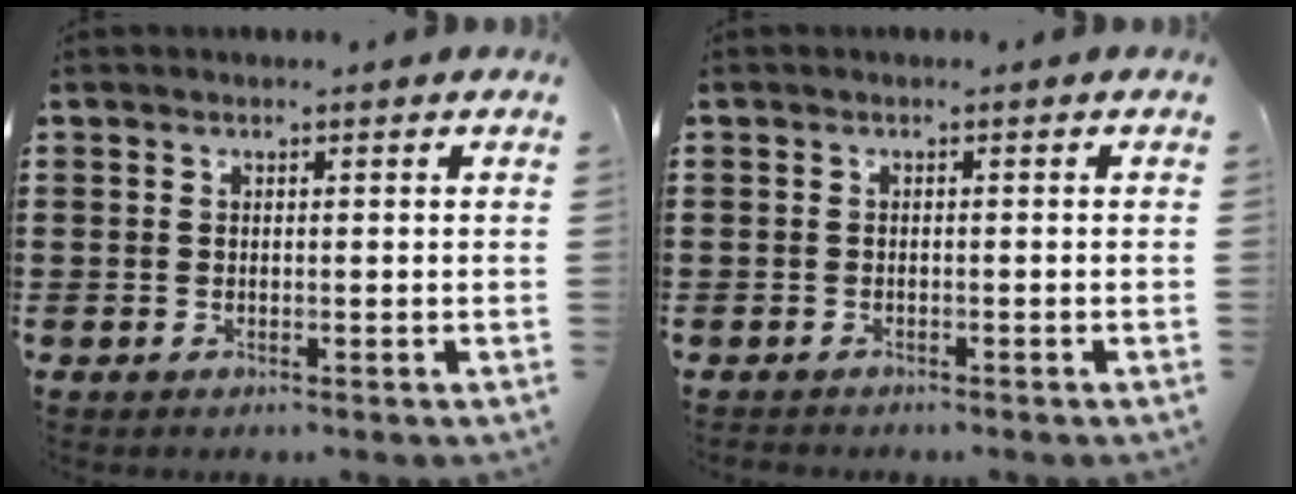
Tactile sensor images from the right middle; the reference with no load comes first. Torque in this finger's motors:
{"motor_torque": [-1.54, 0.60, -0.75, -0.21]}